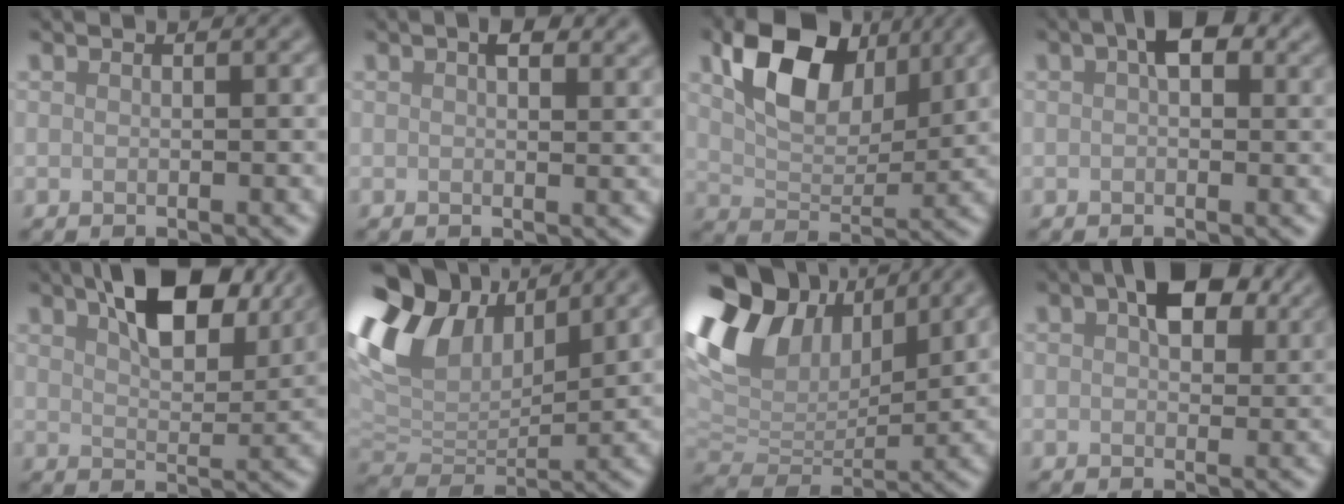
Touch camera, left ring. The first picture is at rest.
{"total": 2.6, "force": [1.5, 0.9, 1.9], "torque": [-0.028, 0.005, 0.024]}
{"total": 8.7, "force": [3.7, 5.2, 5.9], "torque": [-0.110, 0.001, 0.066]}
{"total": 3.6, "force": [1.4, 1.8, 2.8], "torque": [-0.042, 0.011, 0.016]}
{"total": 8.9, "force": [4.8, 3.8, 6.4], "torque": [-0.106, 0.012, 0.076]}
{"total": 10.7, "force": [5.2, 6.5, 6.7], "torque": [-0.163, 0.021, 0.097]}
{"total": 11.6, "force": [5.6, 7.5, 6.9], "torque": [-0.158, 0.023, 0.100]}
{"total": 5.8, "force": [2.5, 3.1, 4.3], "torque": [-0.070, 0.010, 0.034]}